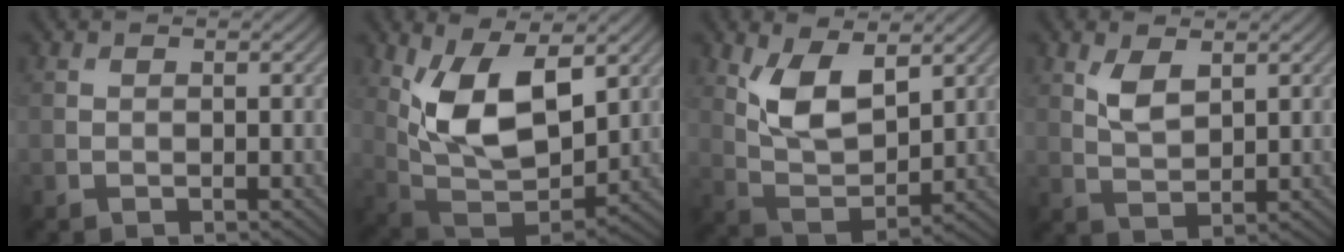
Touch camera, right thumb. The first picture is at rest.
{"total": 12.3, "force": [4.1, 6.3, 9.7], "torque": [-0.202, -0.013, 0.081]}
{"total": 8.1, "force": [3.7, 3.9, 6.1], "torque": [-0.131, -0.010, 0.075]}
{"total": 3.7, "force": [1.8, 1.7, 2.7], "torque": [-0.064, -0.003, 0.040]}